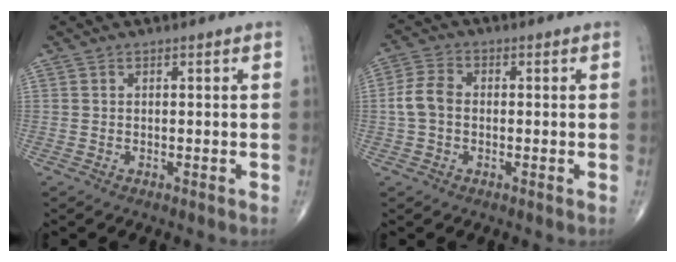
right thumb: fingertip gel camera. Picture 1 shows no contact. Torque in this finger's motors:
{"motor_torque": [-0.28, 0.36, 0.57, 0.03, 0.17]}